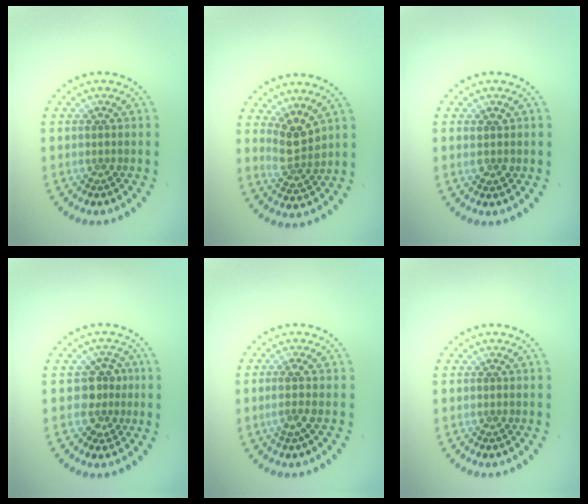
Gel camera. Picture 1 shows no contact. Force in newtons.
{"total": 2.7, "press": 2.3, "slide": 1.4}
{"total": 1.4, "press": 1.4, "slide": 0.4}
{"total": 2.6, "press": 2.4, "slide": 1.2}
{"total": 1.6, "press": 1.2, "slide": 1.0}
{"total": 0.0}